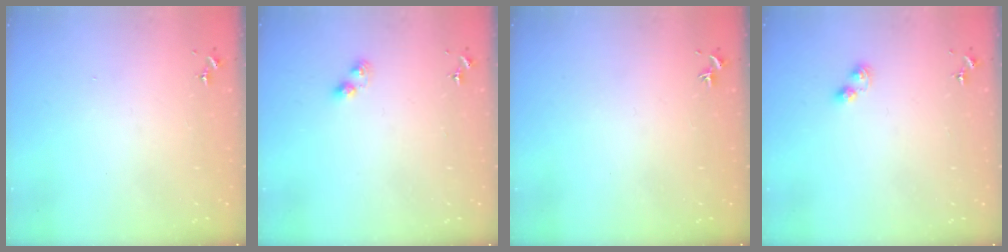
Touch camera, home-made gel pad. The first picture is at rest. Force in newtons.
{"total": 3.3, "press": 3.3, "slide": 0.5}
{"total": 0.0}
{"total": 3.7, "press": 3.7, "slide": 0.6}